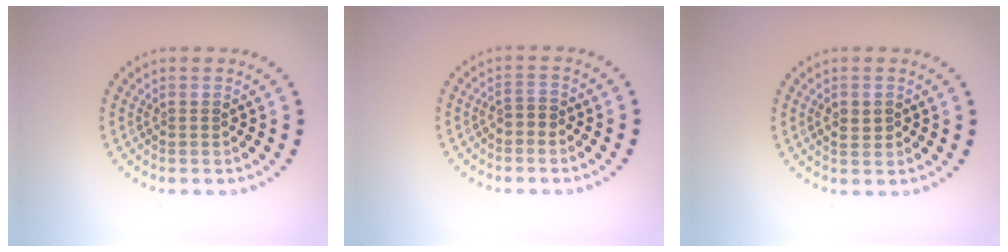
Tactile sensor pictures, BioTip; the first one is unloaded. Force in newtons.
{"total": 1.1, "press": 1.0, "slide": 0.5}
{"total": 1.6, "press": 1.6, "slide": 0.2}